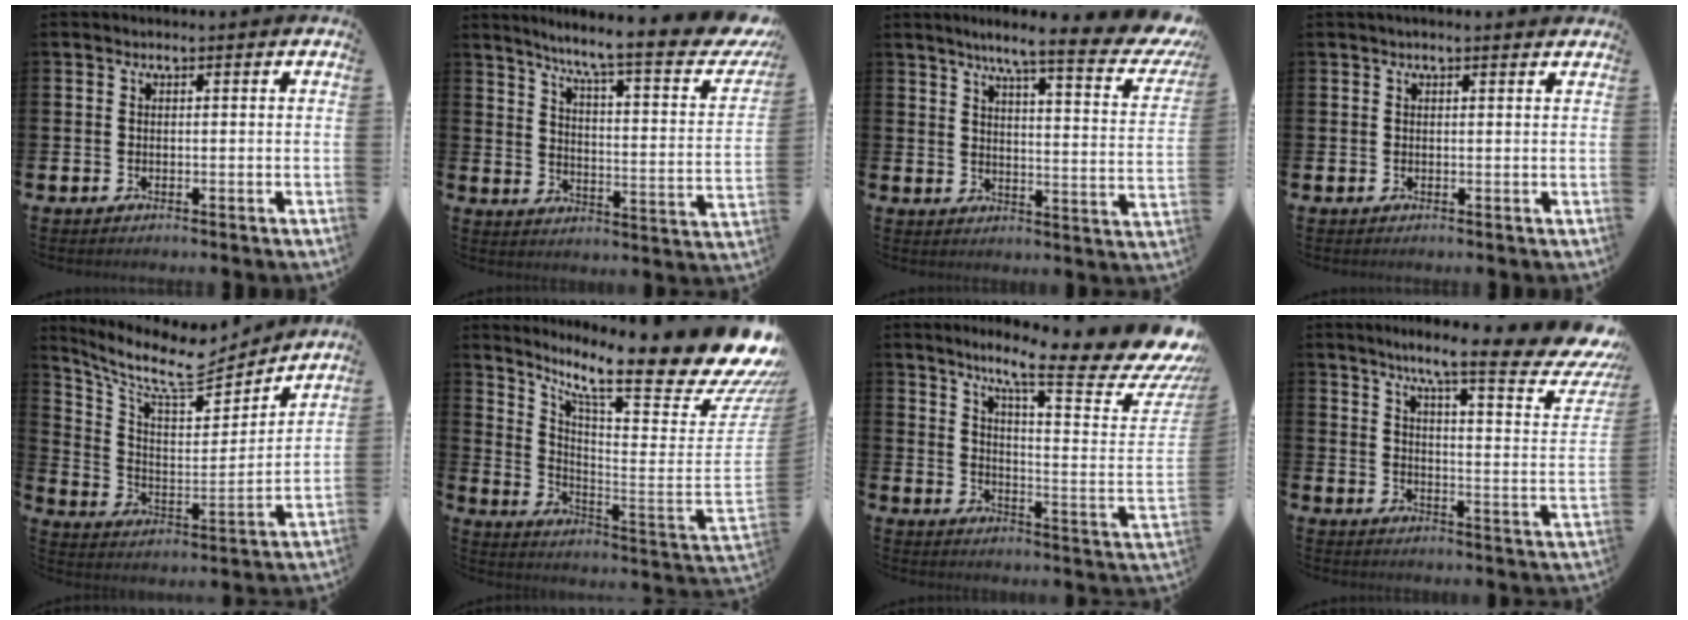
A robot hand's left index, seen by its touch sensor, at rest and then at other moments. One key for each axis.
{"total": 8.4, "fx": 6.0, "fy": 1.0, "fz": 5.8, "tx": -0.106, "ty": -0.055, "tz": 0.083}
{"total": 8.0, "fx": 6.3, "fy": 0.7, "fz": 4.9, "tx": -0.083, "ty": -0.056, "tz": 0.092}
{"total": 1.1, "fx": 0.9, "fy": 0.1, "fz": 0.6, "tx": -0.003, "ty": 0.000, "tz": 0.013}
{"total": 9.9, "fx": 8.2, "fy": 3.0, "fz": 4.6, "tx": -0.116, "ty": -0.057, "tz": 0.137}
{"total": 13.9, "fx": 10.3, "fy": 2.8, "fz": 9.0, "tx": -0.156, "ty": -0.097, "tz": 0.161}
{"total": 12.5, "fx": 9.3, "fy": 2.4, "fz": 7.9, "tx": -0.140, "ty": -0.074, "tz": 0.146}
{"total": 10.1, "fx": 7.1, "fy": 1.3, "fz": 7.0, "tx": -0.115, "ty": -0.061, "tz": 0.100}